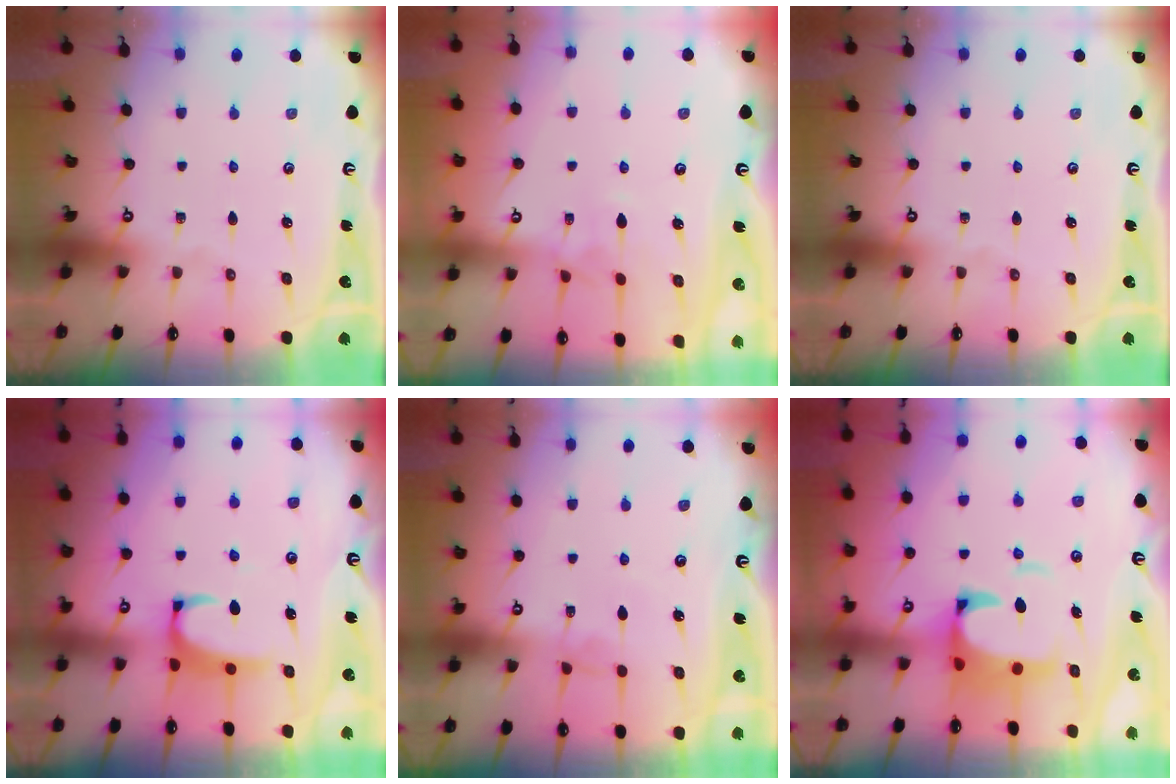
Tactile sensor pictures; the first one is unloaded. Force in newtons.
{"total": 1.9, "press": 1.7, "slide": 0.7}
{"total": 0.0}
{"total": 2.5, "press": 2.3, "slide": 0.8}
{"total": 2.0, "press": 1.9, "slide": 0.3}
{"total": 5.8, "press": 5.7, "slide": 1.3}